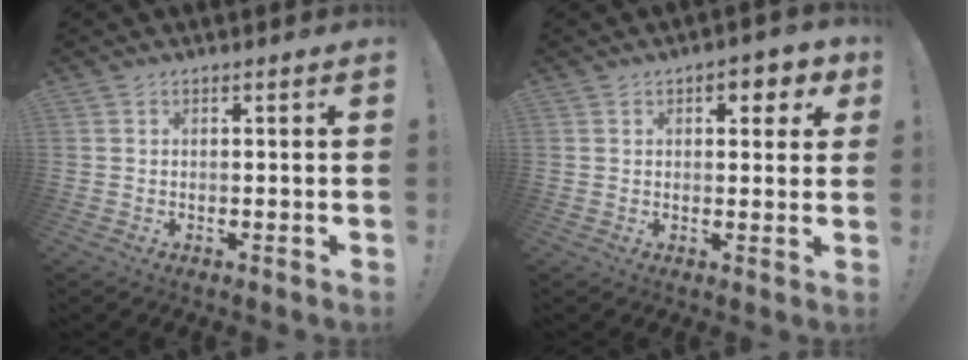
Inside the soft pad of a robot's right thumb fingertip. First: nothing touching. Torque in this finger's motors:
{"motor_torque": [0.19, 1.55, 0.46, 0.23, 0.00]}